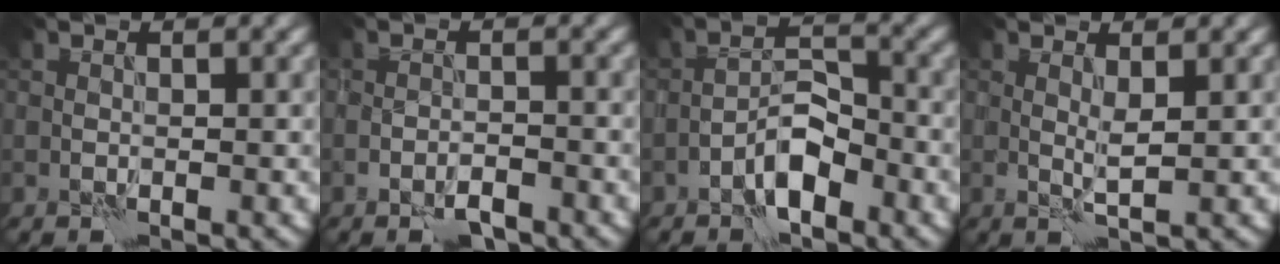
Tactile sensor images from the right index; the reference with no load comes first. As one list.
[{"total": 2.5, "force": [-1.8, 0.8, 1.5], "torque": [-0.024, 0.003, -0.036]}, {"total": 3.6, "force": [-2.3, 1.4, 2.4], "torque": [-0.035, 0.014, -0.047]}, {"total": 1.4, "force": [0.4, 0.1, 1.4], "torque": [-0.028, -0.002, 0.006]}]